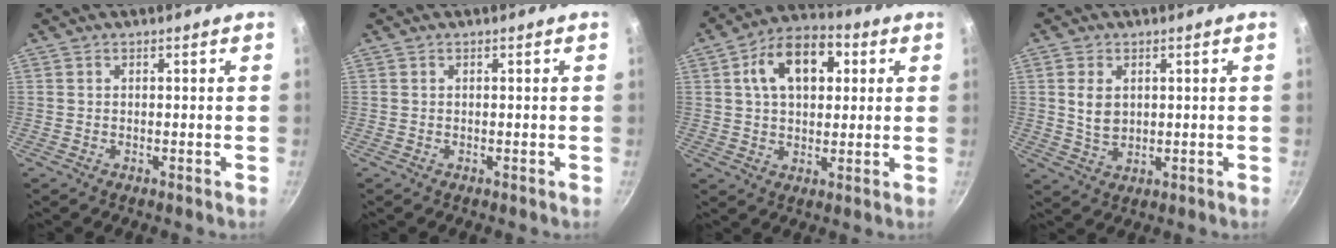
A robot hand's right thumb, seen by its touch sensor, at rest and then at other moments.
{"total": 0.0}
{"total": 13.9, "force": [3.9, 9.0, 9.9], "torque": [-0.126, 0.015, 0.050]}
{"total": 5.3, "force": [1.1, 3.7, 3.6], "torque": [-0.058, -0.008, 0.027]}